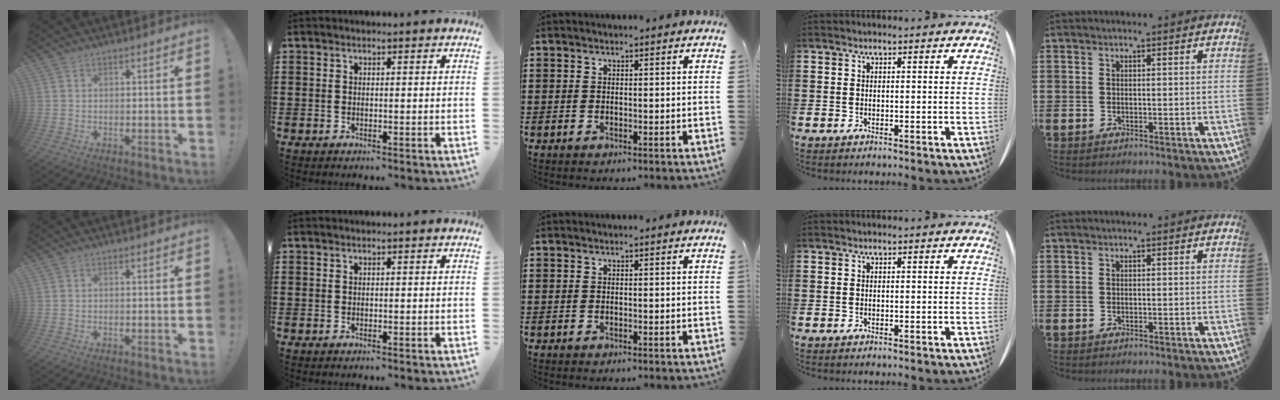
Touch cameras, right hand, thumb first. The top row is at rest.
{}